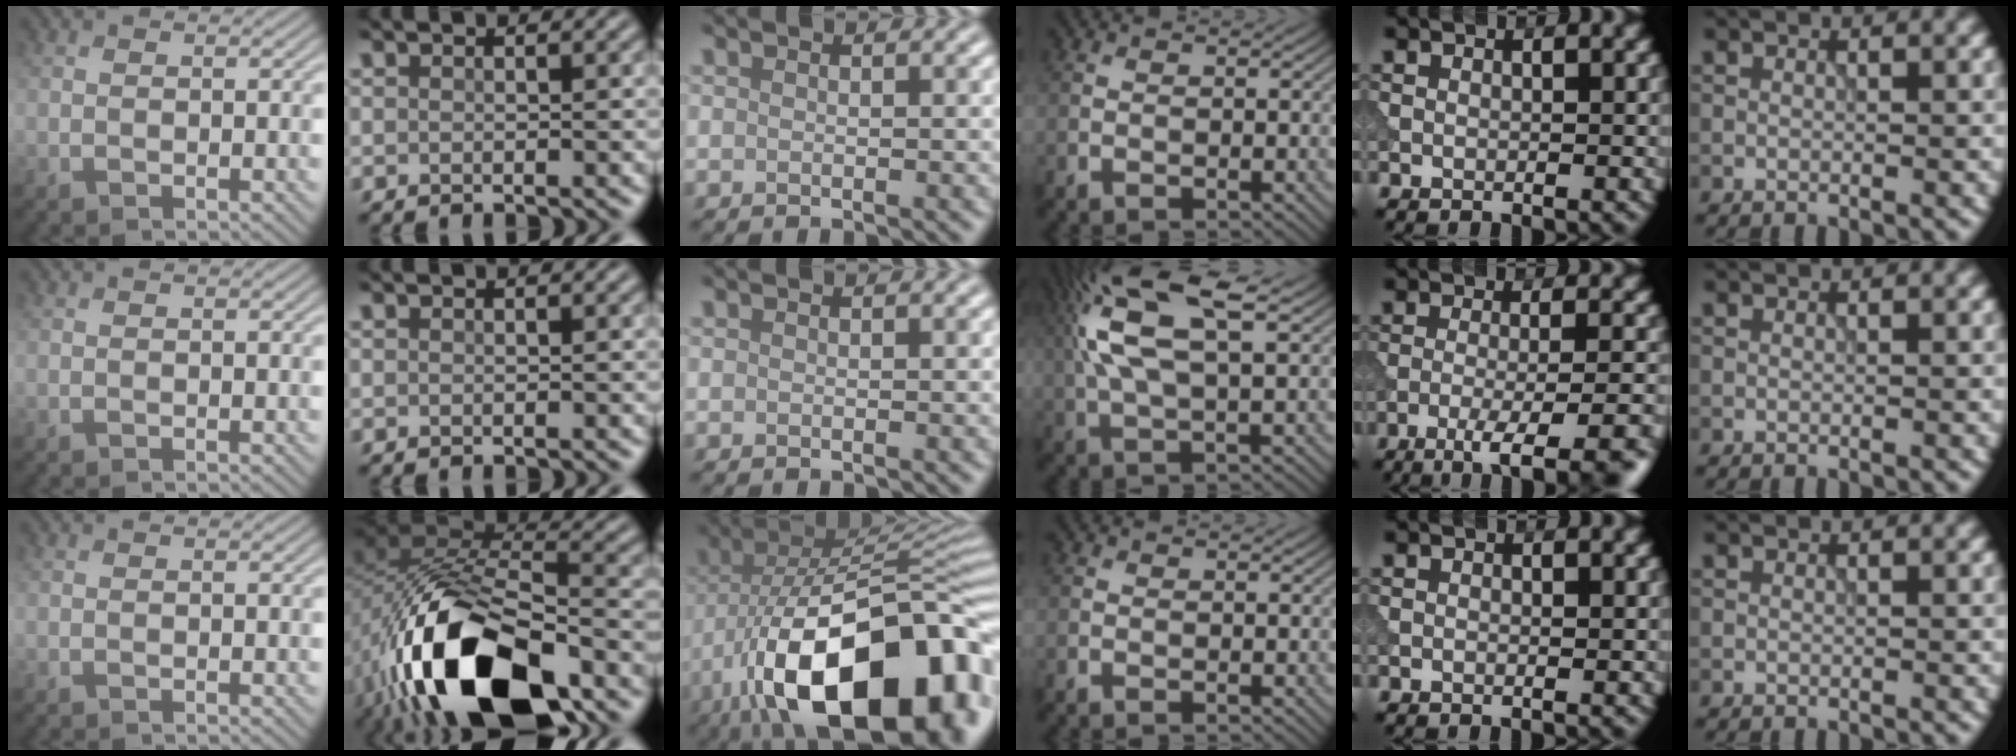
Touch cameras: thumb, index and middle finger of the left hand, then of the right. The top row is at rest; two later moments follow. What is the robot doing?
{"motion": "insert", "object": "power adapter"}